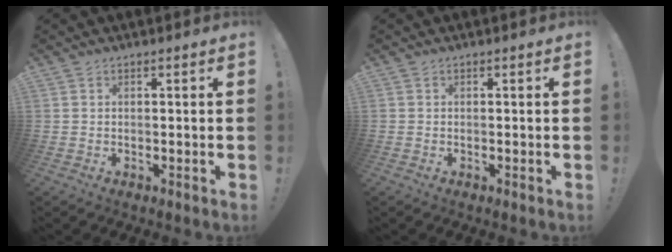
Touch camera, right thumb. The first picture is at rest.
{"total": 0.0}